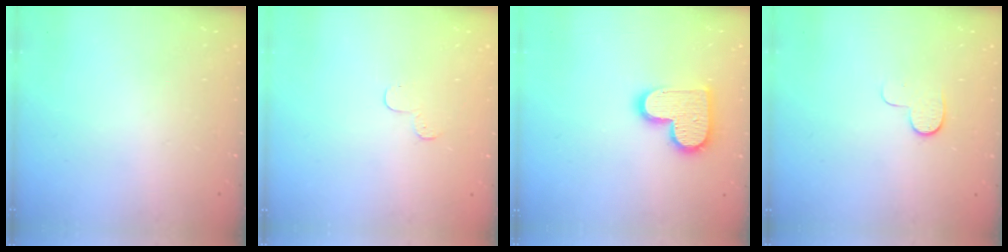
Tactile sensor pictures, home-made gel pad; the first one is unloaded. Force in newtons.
{"total": 3.2, "press": 3.2, "slide": 0.3}
{"total": 14.2, "press": 14.2, "slide": 1.1}
{"total": 5.7, "press": 5.7, "slide": 0.6}